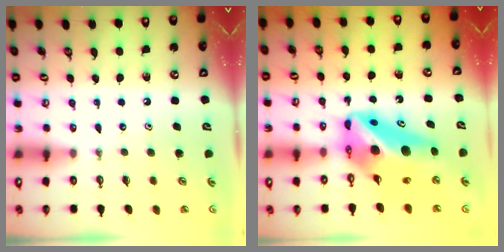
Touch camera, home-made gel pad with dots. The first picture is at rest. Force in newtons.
{"total": 15.8, "press": 15.7, "slide": 1.1}